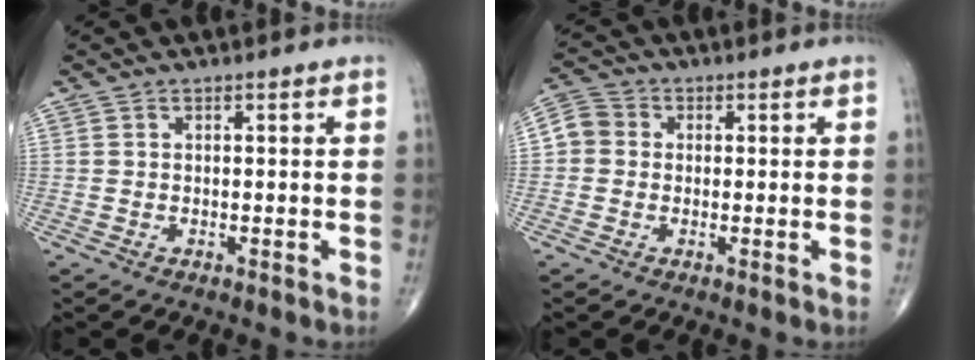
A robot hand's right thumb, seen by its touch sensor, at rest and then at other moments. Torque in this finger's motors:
{"motor_torque": [0.00, 0.02, 0.07, 0.00, 0.05]}